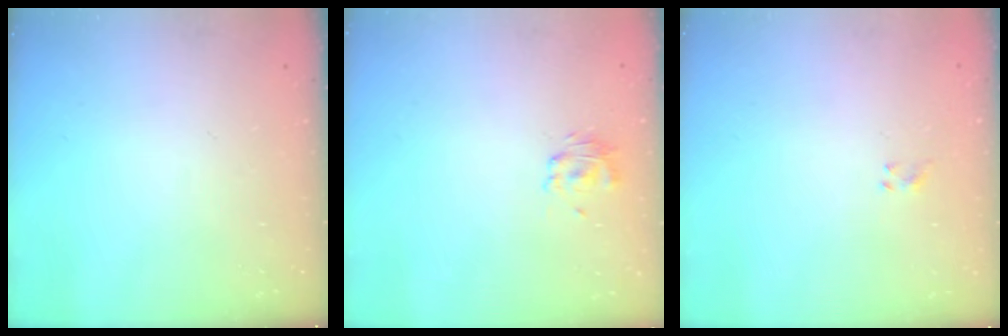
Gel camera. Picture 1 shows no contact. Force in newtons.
{"total": 2.9, "press": 2.8, "slide": 0.8}
{"total": 2.9, "press": 2.7, "slide": 1.1}